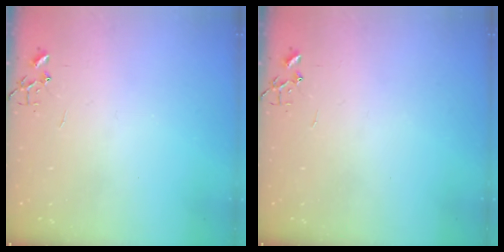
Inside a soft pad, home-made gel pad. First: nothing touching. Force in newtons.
{"total": 0.0}